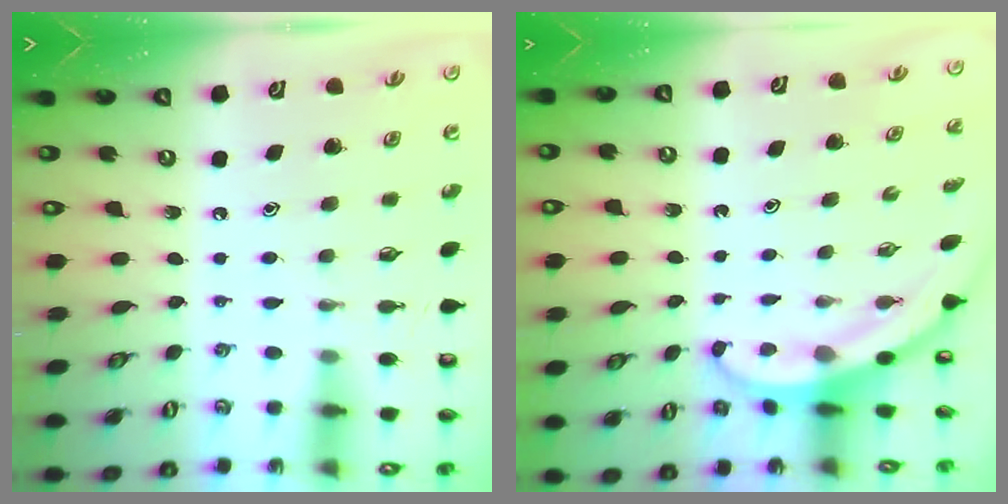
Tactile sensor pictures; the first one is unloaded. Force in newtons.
{"total": 3.3, "press": 3.3, "slide": 0.2}